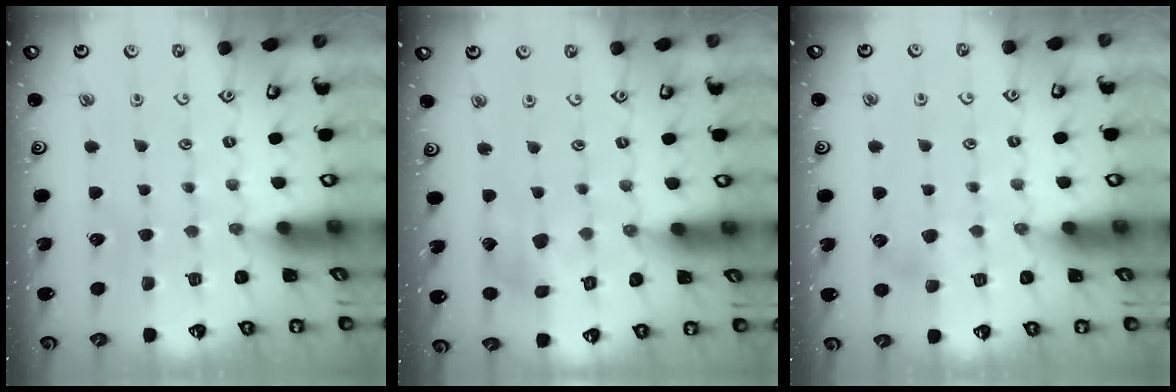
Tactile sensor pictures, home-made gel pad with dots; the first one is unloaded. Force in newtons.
{"total": 6.9, "press": 6.9, "slide": 0.7}
{"total": 4.6, "press": 4.4, "slide": 1.3}